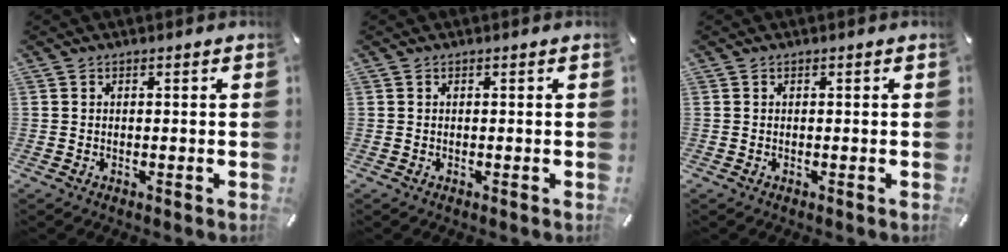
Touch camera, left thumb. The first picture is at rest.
{"total": 0.0}
{"total": 0.0}